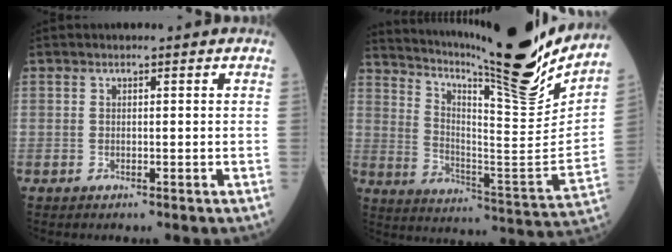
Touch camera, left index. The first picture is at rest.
{"total": 24.9, "force": [21.3, 1.3, 12.9], "torque": [-0.217, -0.068, 0.306]}